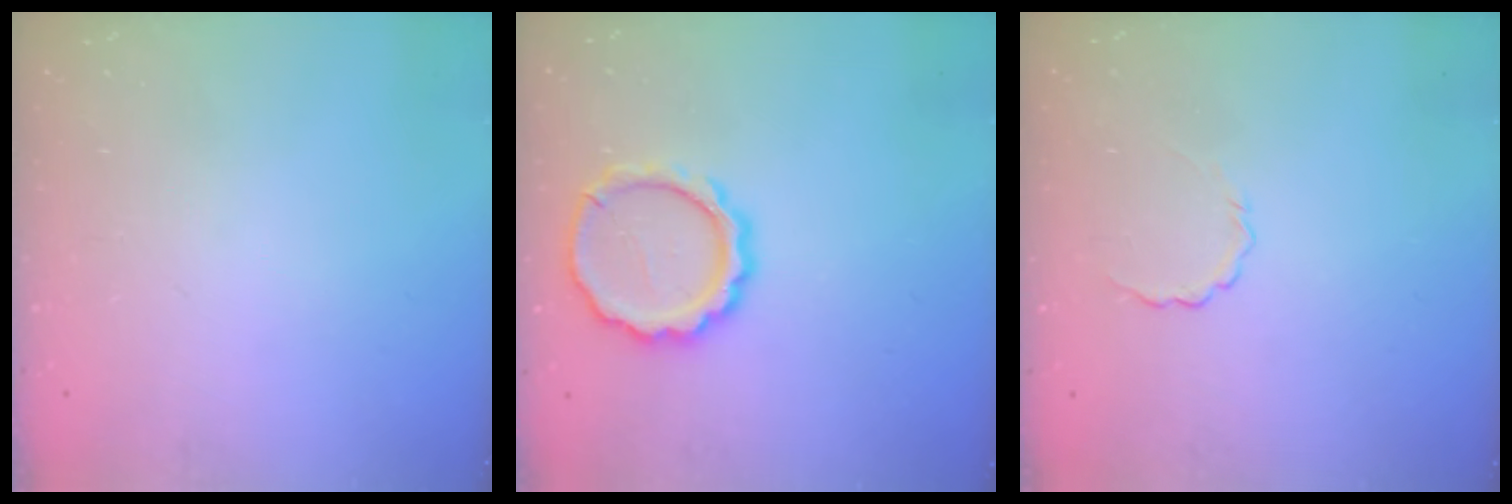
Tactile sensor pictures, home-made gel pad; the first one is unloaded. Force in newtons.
{"total": 12.2, "press": 12.1, "slide": 1.8}
{"total": 2.9, "press": 2.8, "slide": 0.8}